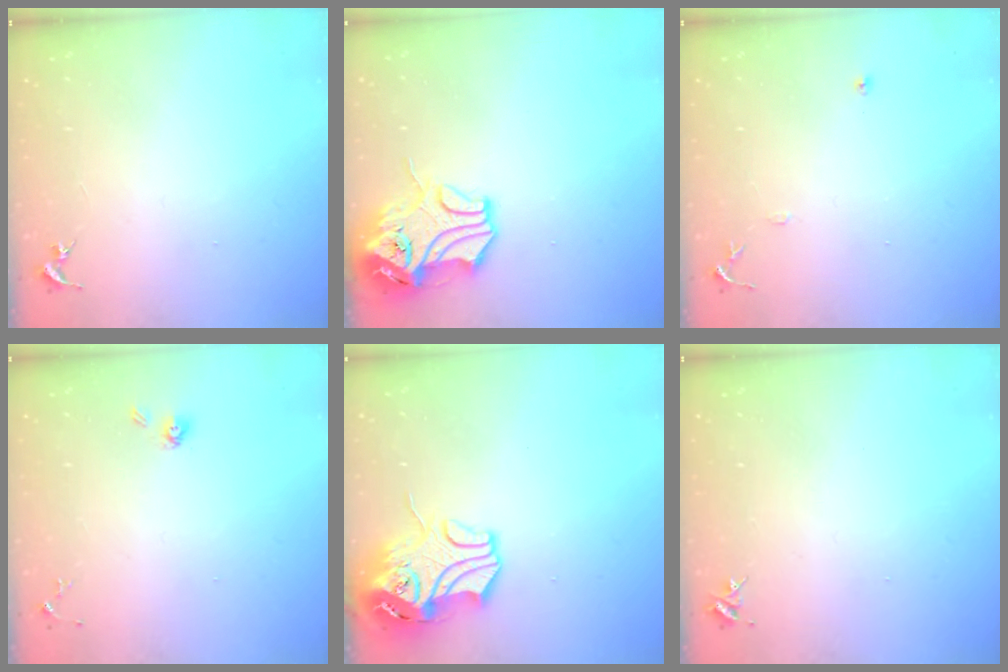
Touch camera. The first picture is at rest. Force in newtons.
{"total": 12.0, "press": 11.9, "slide": 1.6}
{"total": 7.7, "press": 7.7, "slide": 0.8}
{"total": 3.8, "press": 3.4, "slide": 1.7}
{"total": 12.7, "press": 12.5, "slide": 1.8}
{"total": 4.0, "press": 4.0, "slide": 0.5}